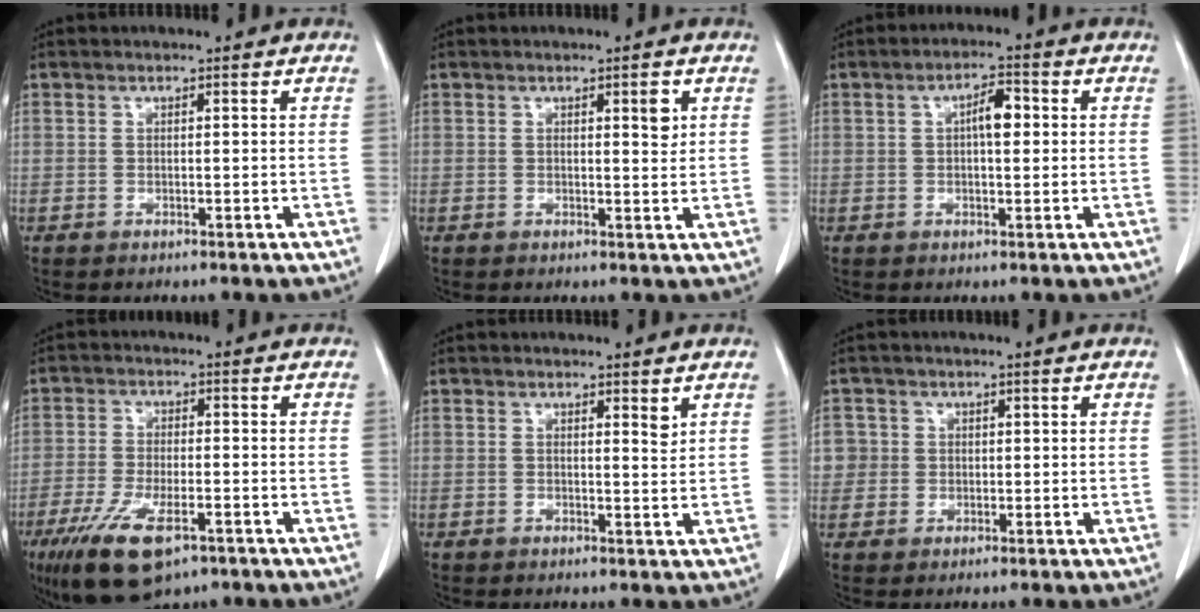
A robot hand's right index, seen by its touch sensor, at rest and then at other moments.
{"total": 2.3, "force": [0.9, 0.5, 2.0], "torque": [-0.030, -0.004, 0.013]}
{"total": 4.0, "force": [0.6, 1.4, 3.7], "torque": [-0.063, 0.011, 0.008]}
{"total": 11.3, "force": [-6.6, 3.8, 8.3], "torque": [-0.157, -0.022, -0.110]}
{"total": 1.5, "force": [0.9, 0.3, 1.1], "torque": [-0.019, -0.007, 0.014]}
{"total": 3.7, "force": [0.5, 3.7, 0.0], "torque": [0.013, 0.010, 0.009]}